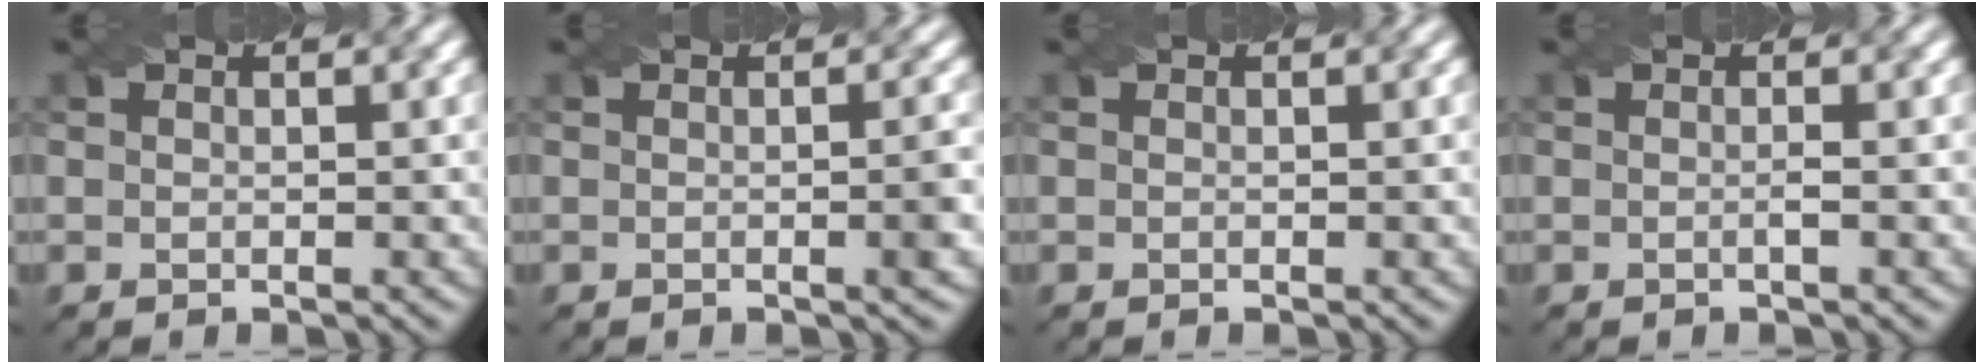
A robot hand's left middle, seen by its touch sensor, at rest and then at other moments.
{"total": 1.9, "force": [-0.3, 0.3, 1.8], "torque": [-0.022, -0.001, -0.008]}
{"total": 0.0}
{"total": 0.6, "force": [-0.2, 0.0, 0.5], "torque": [-0.012, -0.002, -0.004]}